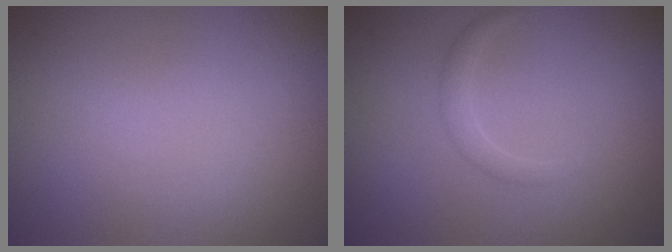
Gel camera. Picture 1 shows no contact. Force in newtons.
{"total": 0.7, "press": 0.7, "slide": 0.1}